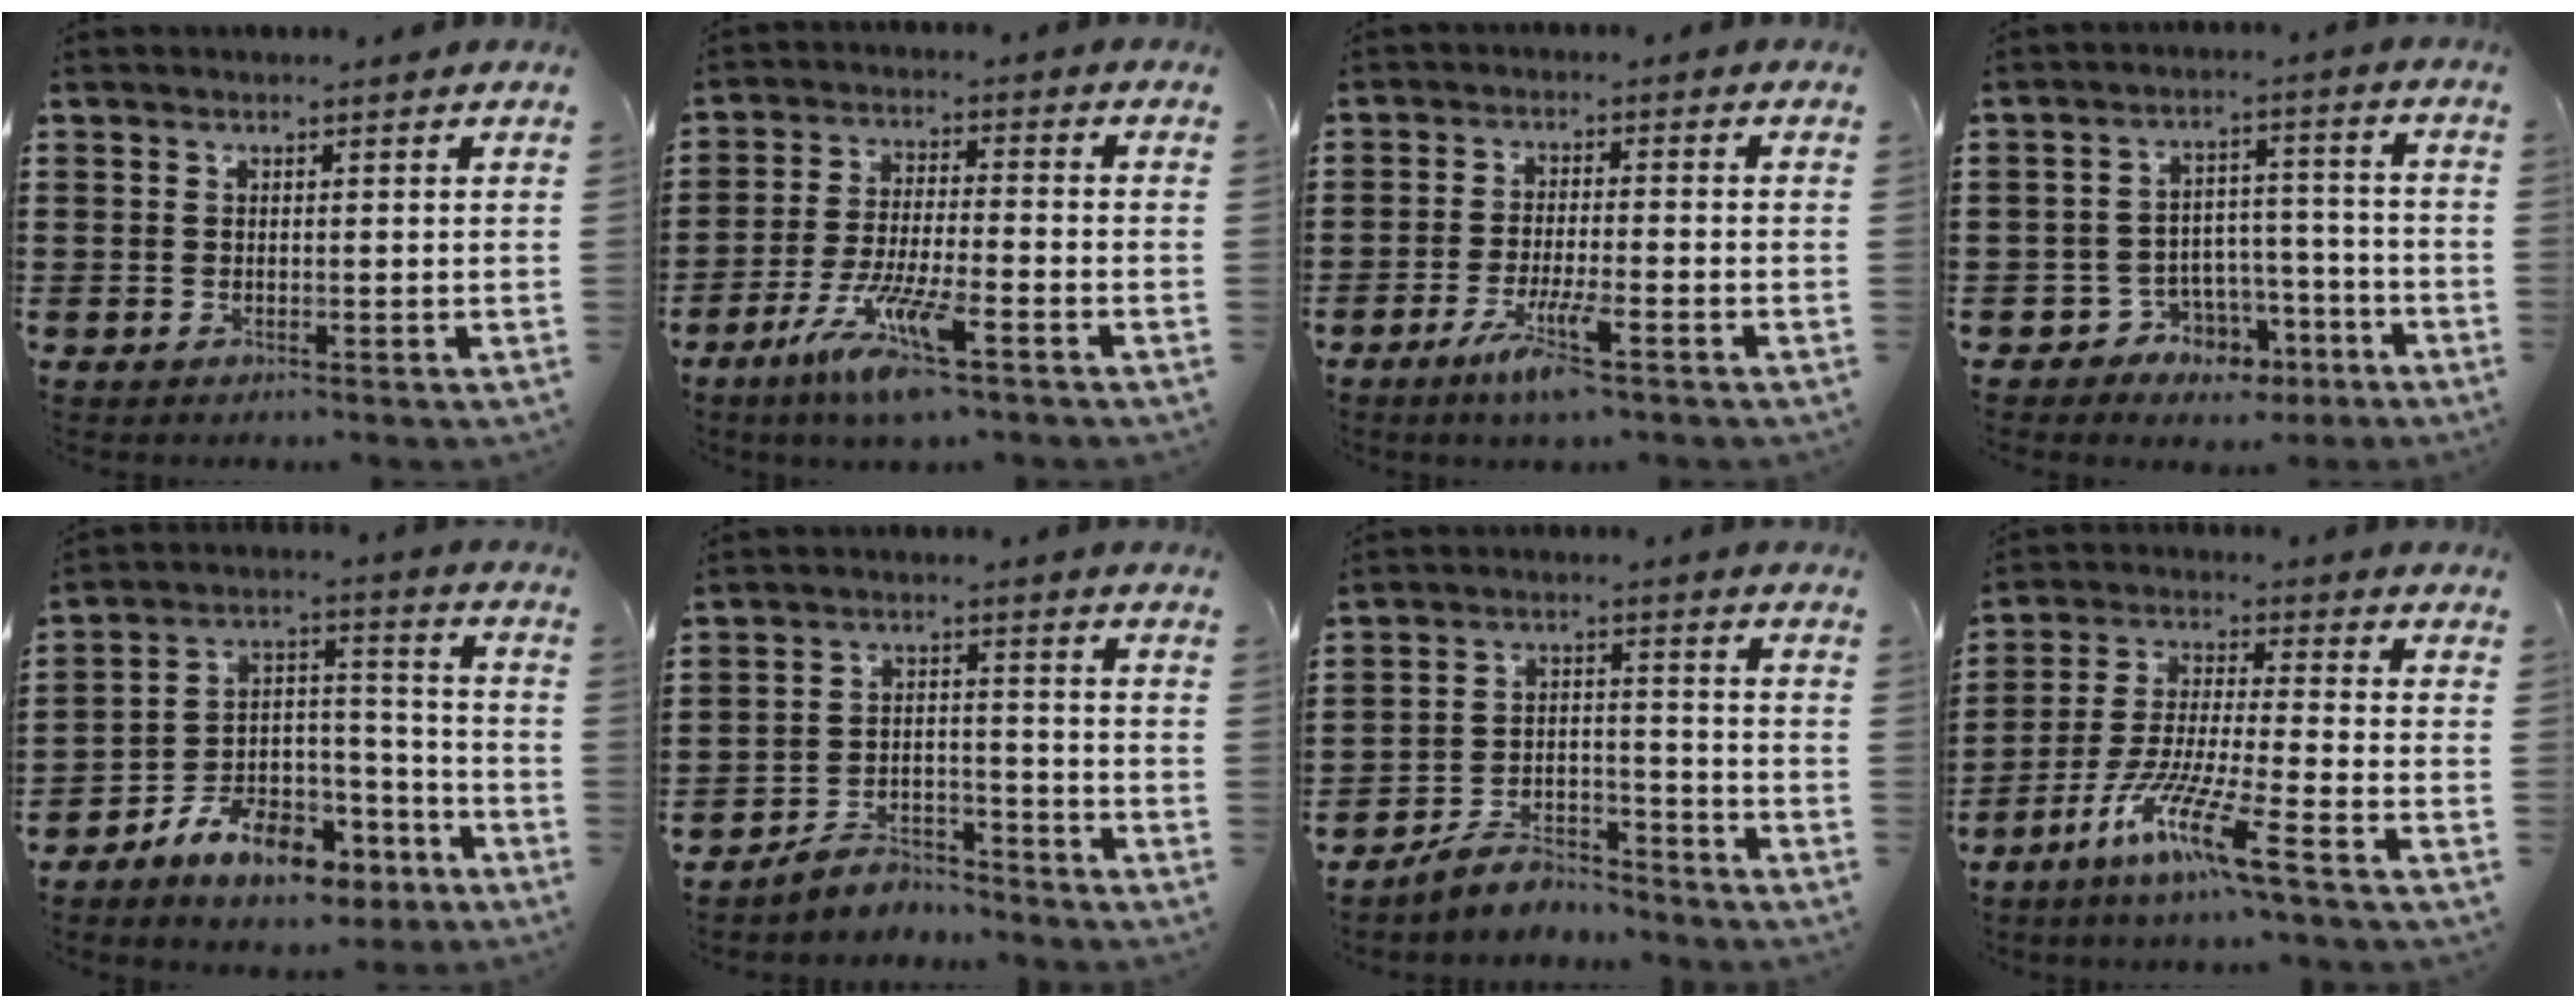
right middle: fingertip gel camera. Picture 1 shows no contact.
{"total": 9.5, "force": [-6.4, 1.0, 7.0], "torque": [-0.141, -0.010, -0.121]}
{"total": 5.9, "force": [-3.6, 0.4, 4.6], "torque": [-0.092, -0.013, -0.065]}
{"total": 4.9, "force": [-3.6, 3.3, 0.6], "torque": [-0.025, 0.013, -0.065]}
{"total": 9.6, "force": [-7.7, 4.3, 3.9], "torque": [-0.072, 0.030, -0.139]}
{"total": 5.3, "force": [-5.2, 0.9, 0.5], "torque": [-0.010, 0.009, -0.104]}
{"total": 6.8, "force": [-6.4, 1.6, 1.8], "torque": [-0.038, 0.009, -0.124]}
{"total": 10.5, "force": [-7.4, 0.3, 7.5], "torque": [-0.160, -0.012, -0.145]}